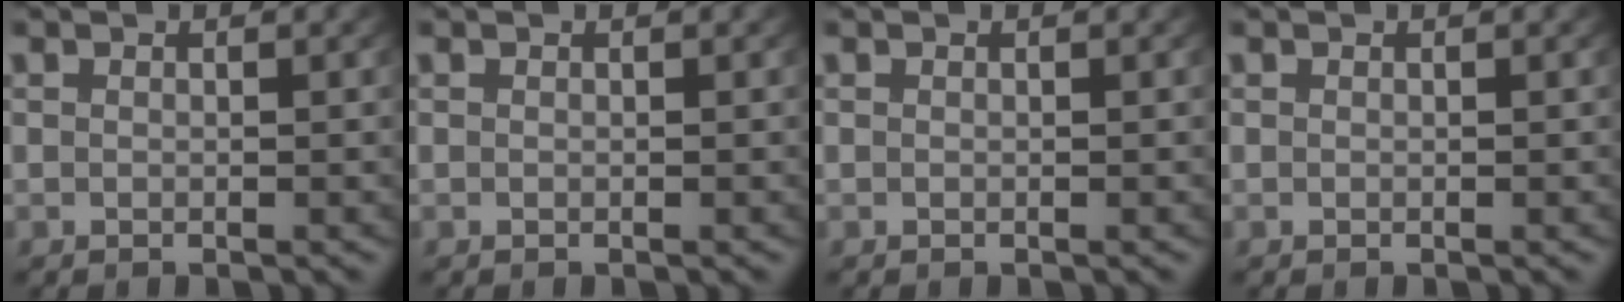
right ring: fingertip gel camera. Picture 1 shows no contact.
{"total": 0.0}
{"total": 0.0}
{"total": 0.0}